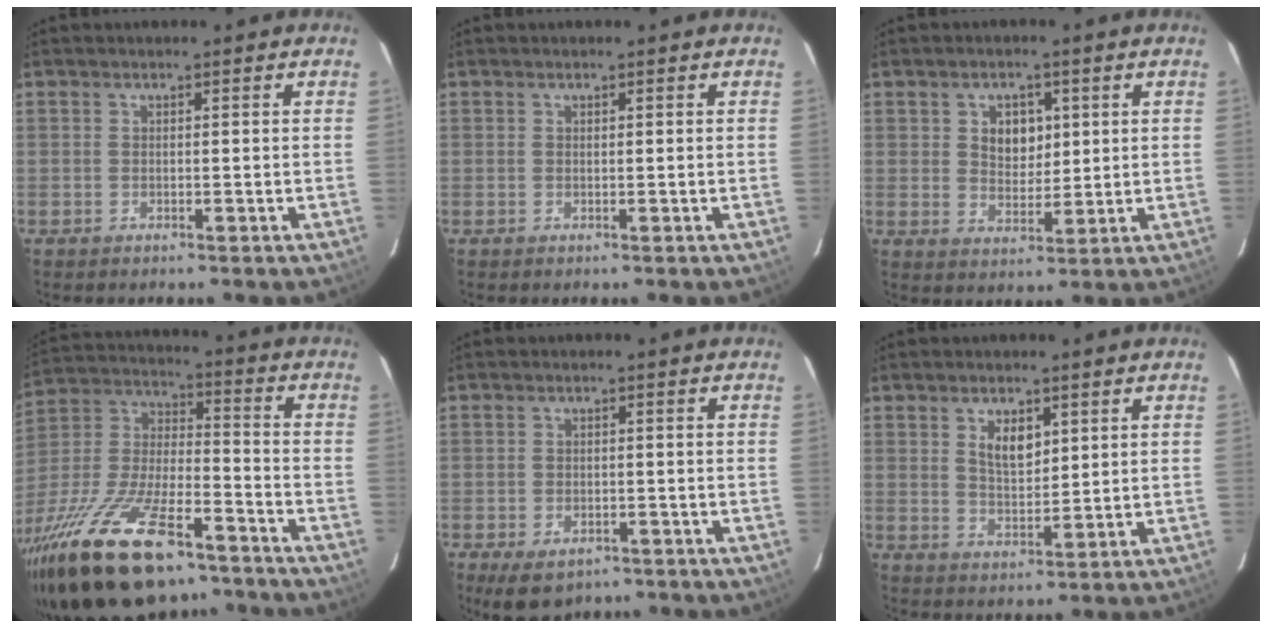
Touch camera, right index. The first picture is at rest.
{"total": 0.0}
{"total": 5.7, "force": [1.6, 4.2, 3.4], "torque": [-0.053, 0.006, 0.034]}
{"total": 29.3, "force": [-20.2, 10.7, 18.3], "torque": [-0.370, -0.032, -0.329]}
{"total": 6.6, "force": [-4.1, 3.7, 3.5], "torque": [-0.072, -0.016, -0.057]}
{"total": 5.3, "force": [2.3, 2.7, 3.9], "torque": [-0.065, 0.001, 0.046]}